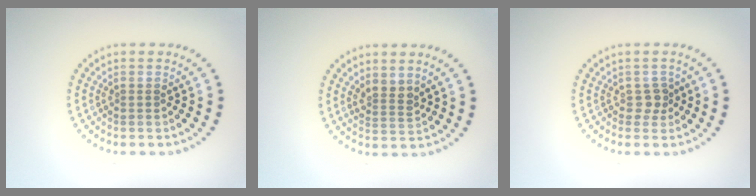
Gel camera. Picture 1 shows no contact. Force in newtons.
{"total": 2.0, "press": 1.6, "slide": 1.1}
{"total": 1.3, "press": 1.1, "slide": 0.7}